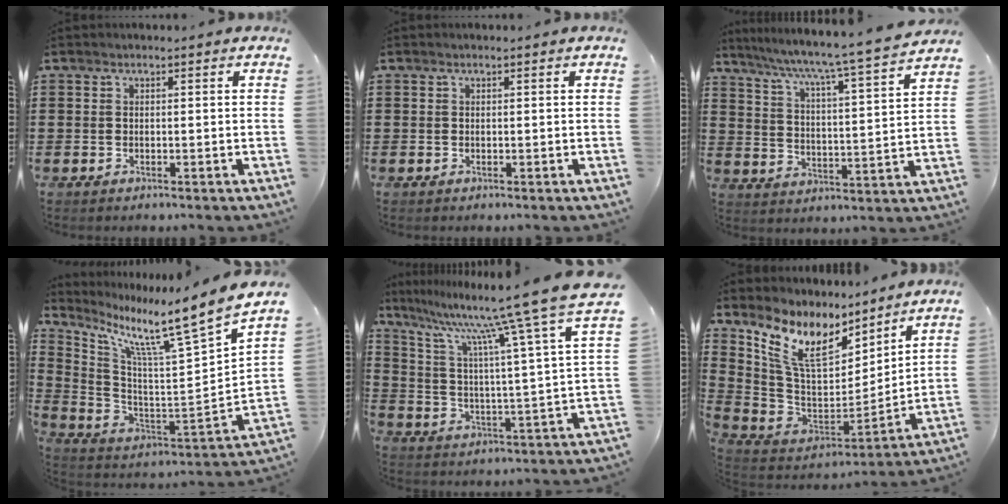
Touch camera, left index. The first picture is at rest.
{"total": 0.0}
{"total": 5.5, "force": [4.7, -1.1, 2.6], "torque": [-0.073, -0.047, 0.067]}
{"total": 9.8, "force": [8.0, -0.5, 5.7], "torque": [-0.124, -0.080, 0.112]}
{"total": 11.3, "force": [9.6, -0.8, 5.8], "torque": [-0.140, -0.073, 0.144]}
{"total": 10.9, "force": [7.8, 4.2, 6.4], "torque": [-0.173, -0.057, 0.138]}